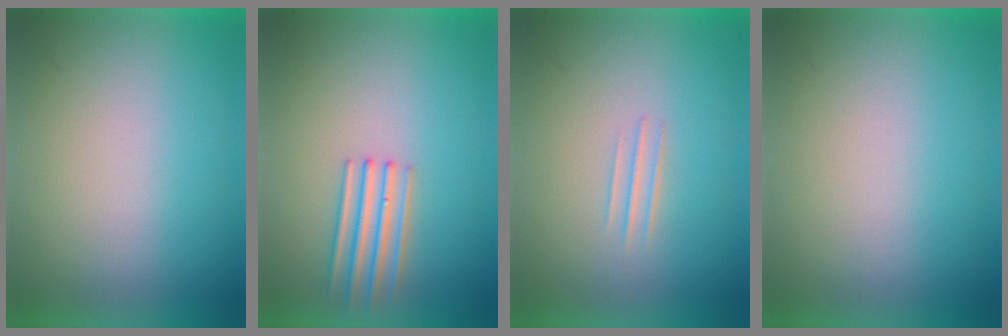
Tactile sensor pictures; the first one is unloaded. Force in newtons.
{"total": 2.7}
{"total": 1.0}
{"total": 0.0}